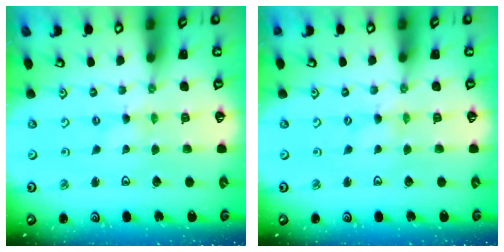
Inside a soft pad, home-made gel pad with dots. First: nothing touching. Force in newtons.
{"total": 0.0}